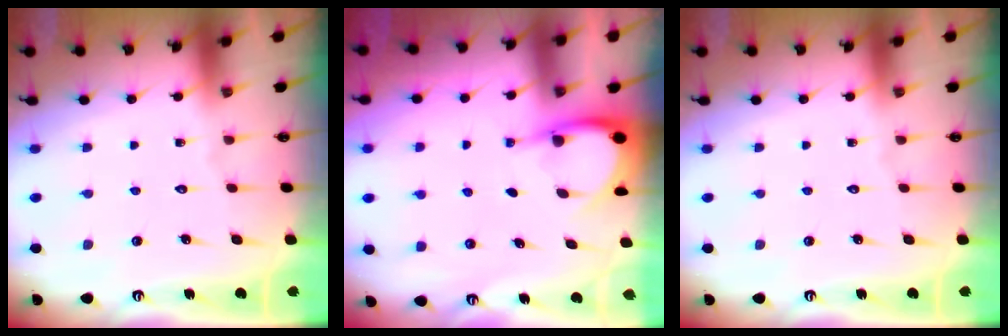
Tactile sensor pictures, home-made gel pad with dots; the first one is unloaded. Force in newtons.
{"total": 4.0, "press": 4.0, "slide": 0.2}
{"total": 0.0}